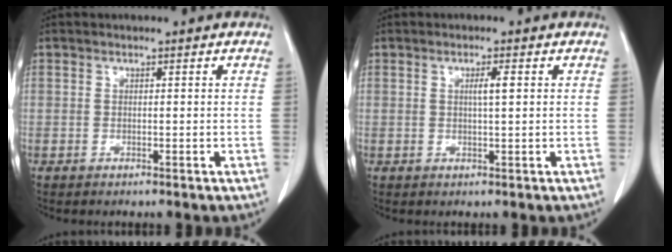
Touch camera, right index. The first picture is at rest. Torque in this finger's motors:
{"motor_torque": [0.24, 0.18, 0.03, 0.04]}